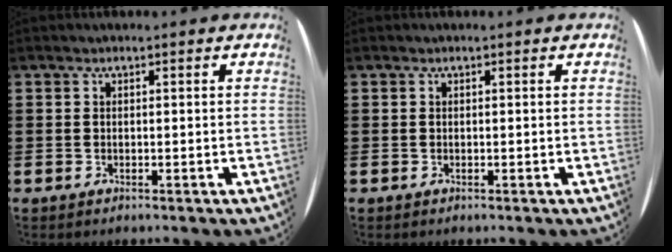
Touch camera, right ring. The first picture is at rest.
{"total": 0.0}